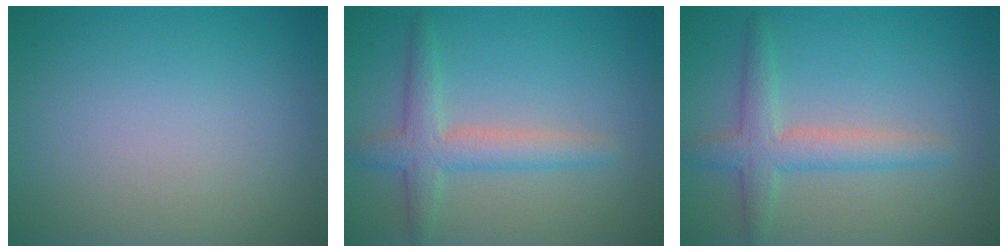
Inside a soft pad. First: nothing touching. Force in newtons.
{"total": 3.4, "press": 3.4, "slide": 0.1}
{"total": 3.4, "press": 3.4, "slide": 0.1}